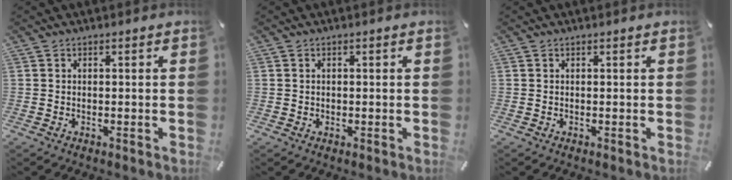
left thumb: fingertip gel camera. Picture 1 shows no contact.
{"total": 0.6, "force": [0.0, 0.6, 0.2], "torque": [-0.005, 0.005, -0.001]}
{"total": 0.0}